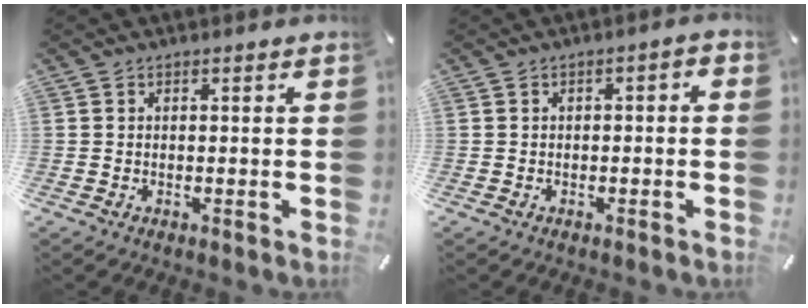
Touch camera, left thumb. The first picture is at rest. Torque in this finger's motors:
{"motor_torque": [-0.14, -0.24, 0.14, 0.24, 0.03]}